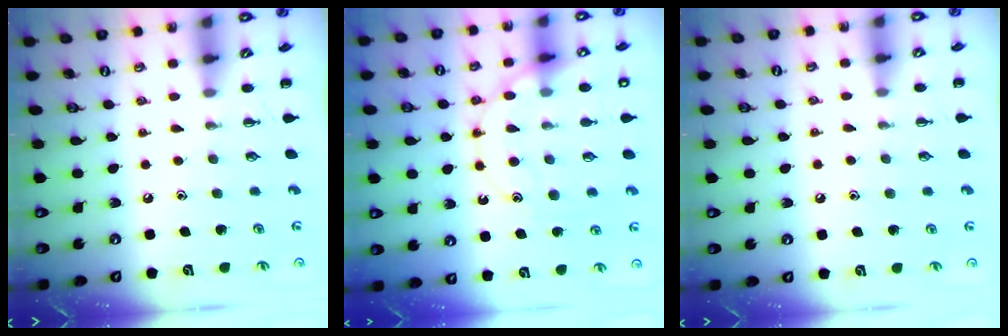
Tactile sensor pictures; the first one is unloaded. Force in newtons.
{"total": 14.9, "press": 14.9, "slide": 0.8}
{"total": 4.4, "press": 4.3, "slide": 0.9}